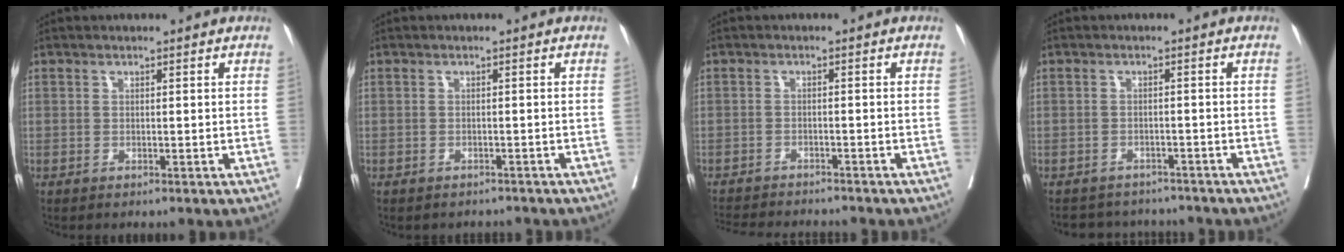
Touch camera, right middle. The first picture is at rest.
{"total": 2.8, "force": [-2.6, 1.0, 0.1], "torque": [0.001, 0.000, -0.035]}
{"total": 11.0, "force": [-10.3, 1.7, 3.5], "torque": [-0.060, -0.007, -0.141]}
{"total": 7.5, "force": [-7.0, 2.4, 0.8], "torque": [-0.008, 0.011, -0.086]}